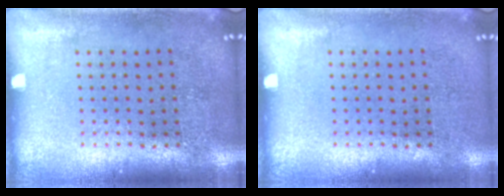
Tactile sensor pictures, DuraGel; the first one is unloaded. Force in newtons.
{"total": 0.0}